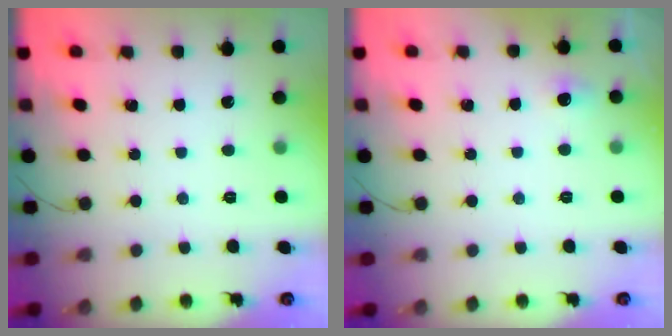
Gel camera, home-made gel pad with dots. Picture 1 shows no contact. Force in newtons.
{"total": 4.0, "press": 3.7, "slide": 1.6}